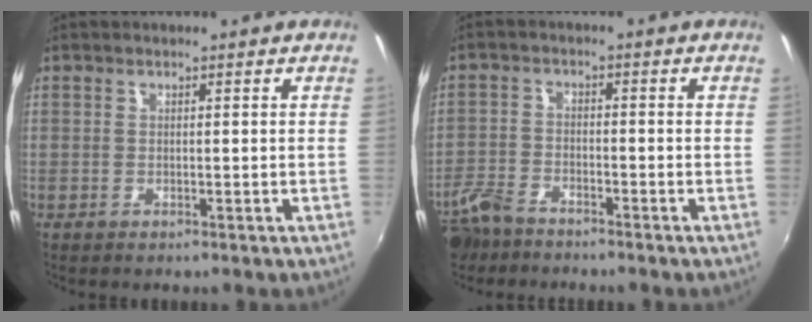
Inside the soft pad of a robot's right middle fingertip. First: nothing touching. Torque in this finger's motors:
{"motor_torque": [1.08, -1.06, 0.31, 0.13]}